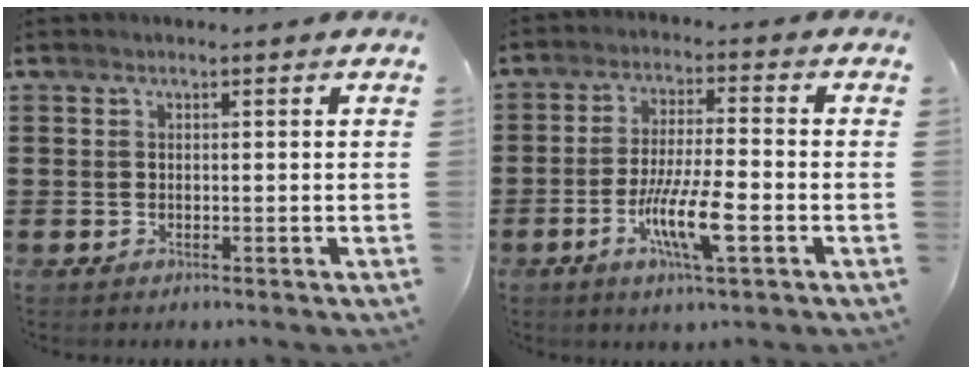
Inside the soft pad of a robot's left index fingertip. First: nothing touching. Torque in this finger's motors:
{"motor_torque": [1.59, 0.55, 0.68, 0.21]}